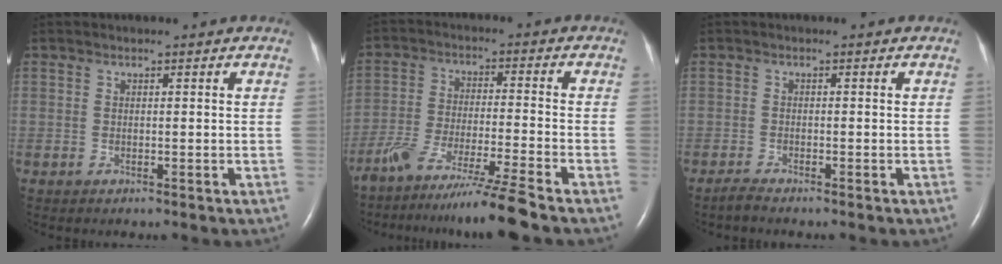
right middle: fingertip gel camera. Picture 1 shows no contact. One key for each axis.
{"total": 10.6, "fx": -8.7, "fy": -1.9, "fz": 5.8, "tx": -0.095, "ty": -0.035, "tz": -0.152}
{"total": 1.2, "fx": -1.1, "fy": -0.2, "fz": 0.3, "tx": -0.018, "ty": -0.004, "tz": -0.023}